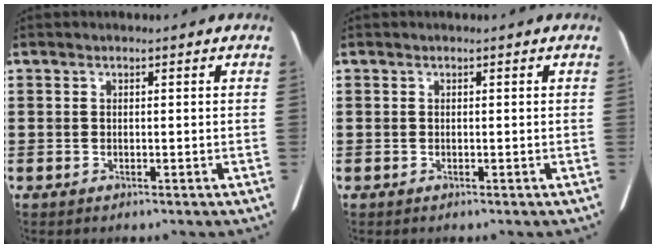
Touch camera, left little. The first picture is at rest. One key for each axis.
{"total": 0.0}